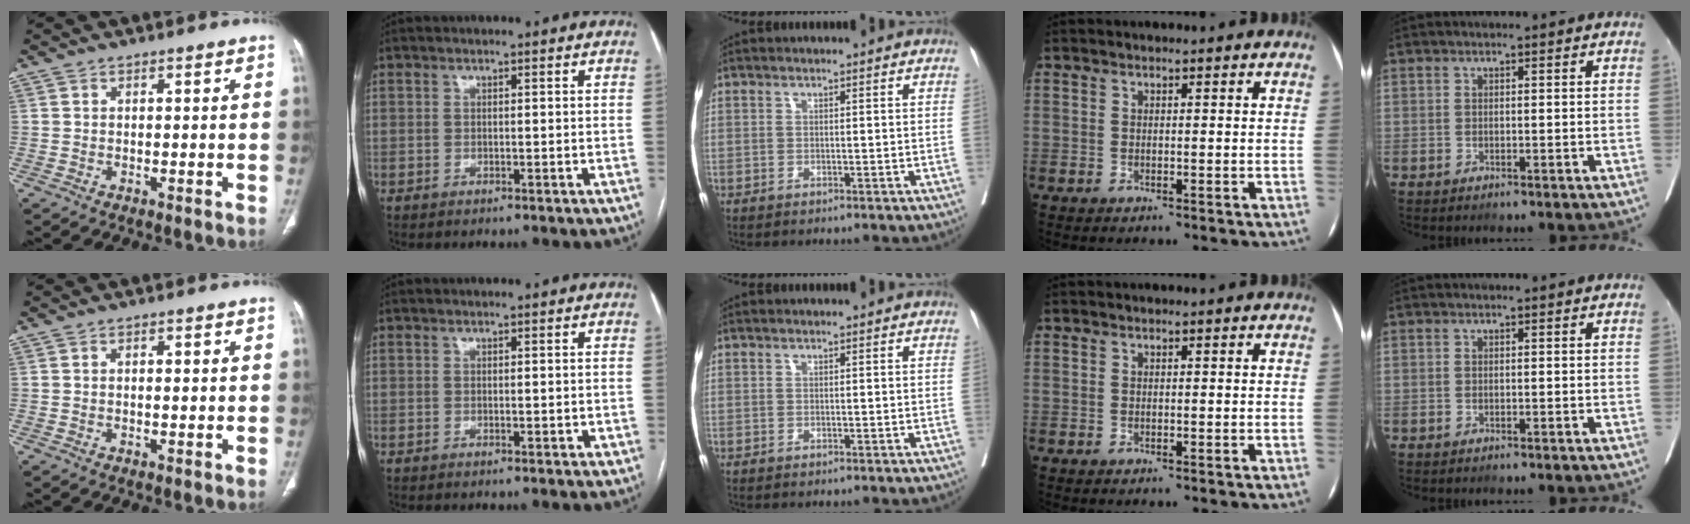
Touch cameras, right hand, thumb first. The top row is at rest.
{"thumb": {"total": 1.3, "force": [0.2, 0.6, 1.2], "torque": [-0.018, 0.004, 0.002]}, "index": {"total": 1.1, "force": [-0.2, 0.5, 1.0], "torque": [-0.013, -0.001, 0.001]}}